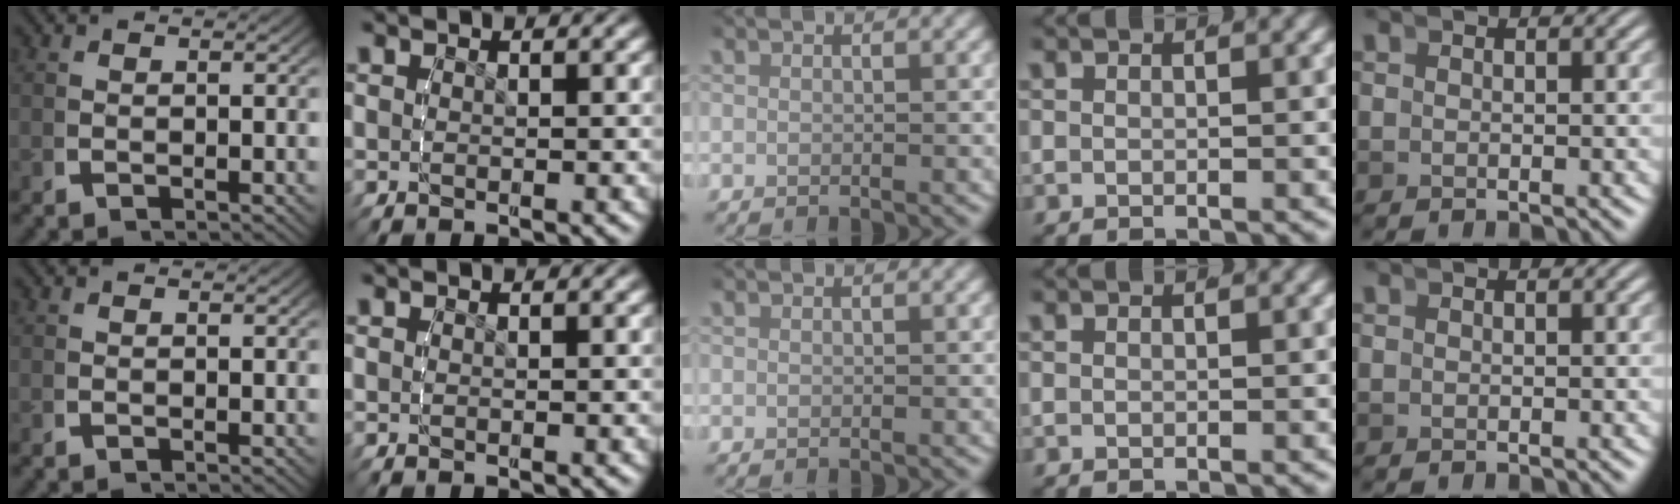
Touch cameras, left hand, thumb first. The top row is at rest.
{}